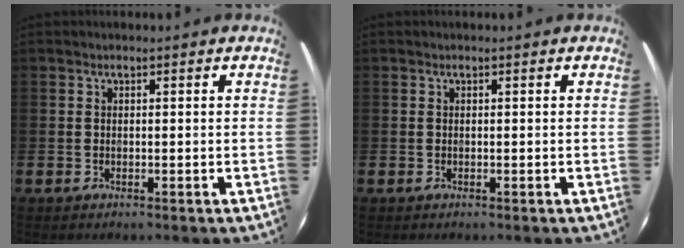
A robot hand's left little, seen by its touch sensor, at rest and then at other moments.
{"total": 0.0}